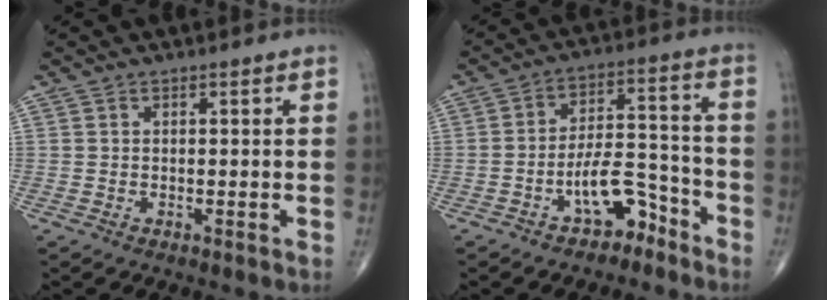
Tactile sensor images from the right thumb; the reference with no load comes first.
{"total": 9.0, "force": [-5.5, 4.4, 5.6], "torque": [-0.073, 0.064, -0.090]}